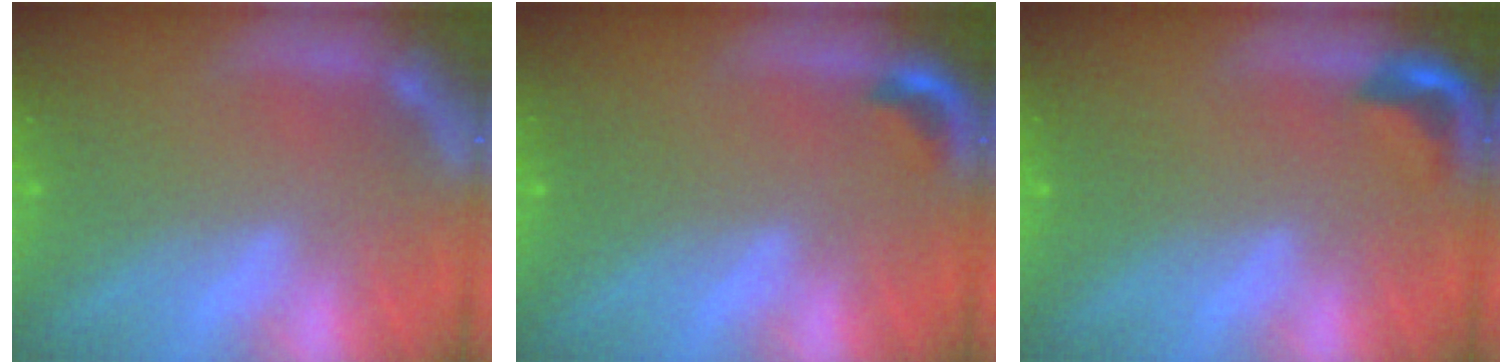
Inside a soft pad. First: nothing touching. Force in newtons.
{"total": 1.4}
{"total": 2.4}